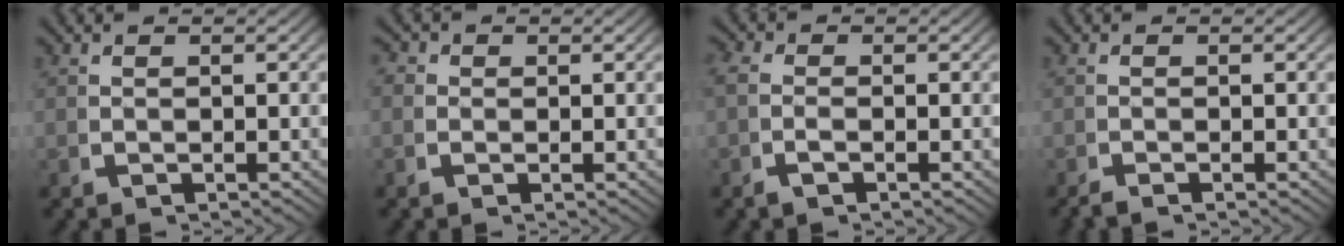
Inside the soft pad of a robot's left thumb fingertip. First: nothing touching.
{"total": 1.7, "force": [0.2, 1.6, 0.5], "torque": [-0.009, -0.004, -0.004]}
{"total": 1.5, "force": [-0.4, 1.0, 1.0], "torque": [-0.030, -0.005, -0.008]}
{"total": 0.8, "force": [-0.8, 0.0, 0.2], "torque": [-0.001, -0.004, -0.017]}